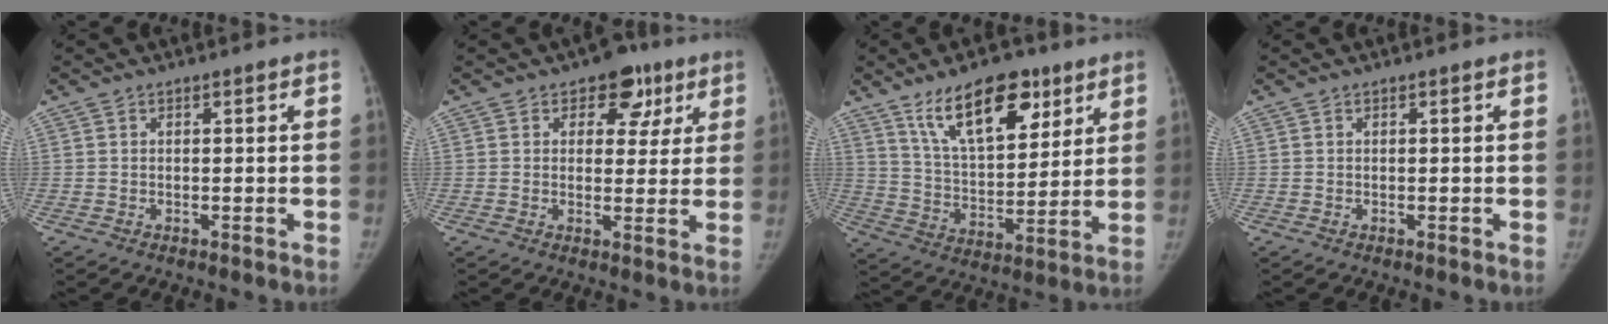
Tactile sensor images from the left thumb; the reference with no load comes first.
{"total": 7.7, "force": [3.9, 5.4, 3.8], "torque": [0.001, -0.009, 0.048]}
{"total": 17.0, "force": [10.2, 8.0, 11.0], "torque": [-0.134, -0.049, 0.180]}
{"total": 0.0}